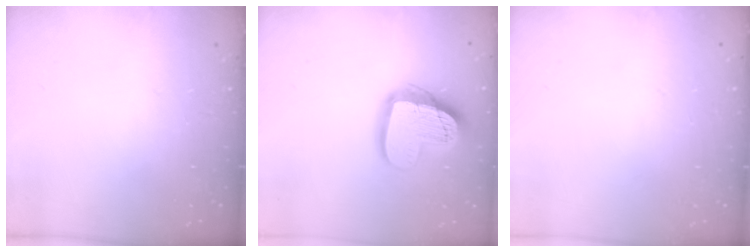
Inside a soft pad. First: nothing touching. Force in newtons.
{"total": 17.8, "press": 17.7, "slide": 1.4}
{"total": 0.0}